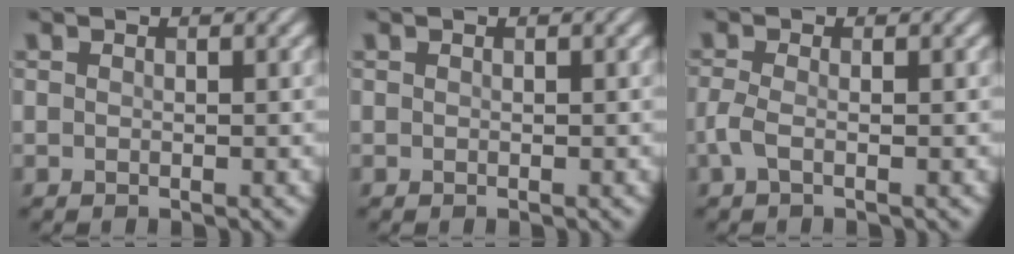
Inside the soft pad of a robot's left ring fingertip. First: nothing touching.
{"total": 0.0}
{"total": 1.5, "force": [-0.6, 0.4, 1.3], "torque": [-0.036, -0.001, -0.016]}